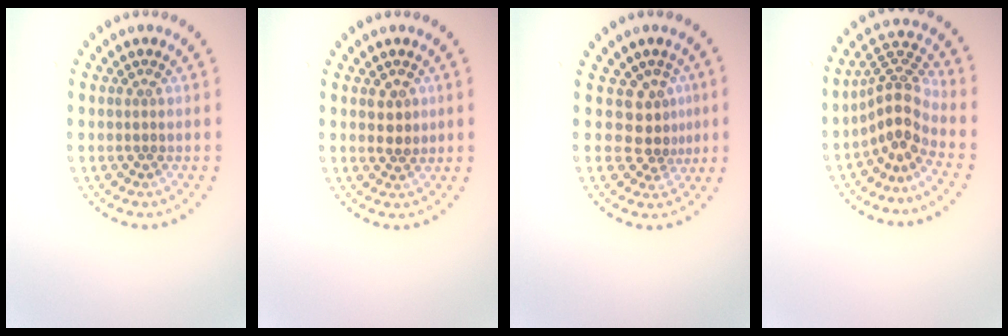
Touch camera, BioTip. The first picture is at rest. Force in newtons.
{"total": 1.9, "press": 1.8, "slide": 0.6}
{"total": 2.8, "press": 1.9, "slide": 2.1}
{"total": 3.8, "press": 2.8, "slide": 2.7}